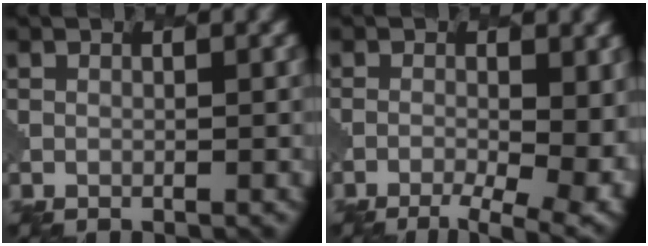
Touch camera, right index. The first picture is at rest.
{"total": 7.8, "force": [-3.6, 3.0, 6.2], "torque": [-0.082, -0.012, -0.044]}